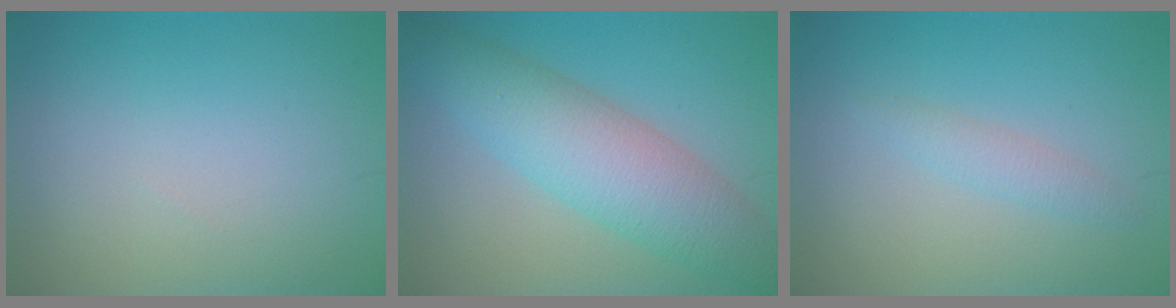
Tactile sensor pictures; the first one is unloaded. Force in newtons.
{"total": 7.1, "press": 7.1, "slide": 0.4}
{"total": 1.5, "press": 1.5, "slide": 0.1}